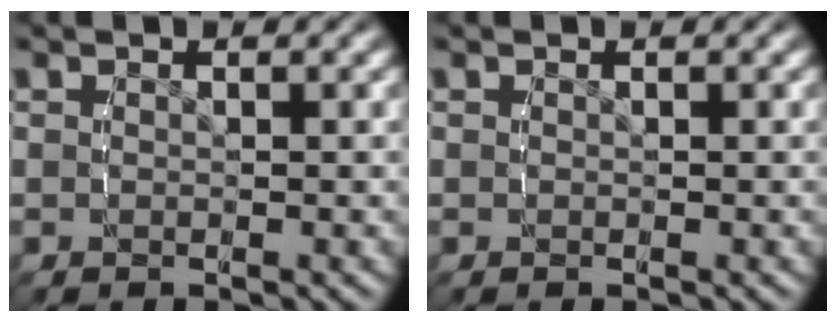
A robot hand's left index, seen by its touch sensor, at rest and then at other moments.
{"total": 0.0}